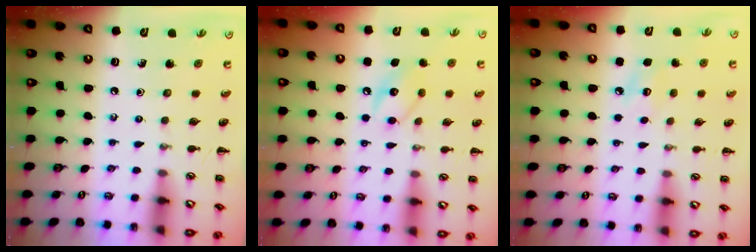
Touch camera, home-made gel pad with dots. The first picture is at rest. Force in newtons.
{"total": 8.6, "press": 8.6, "slide": 0.7}
{"total": 7.1, "press": 6.9, "slide": 1.8}